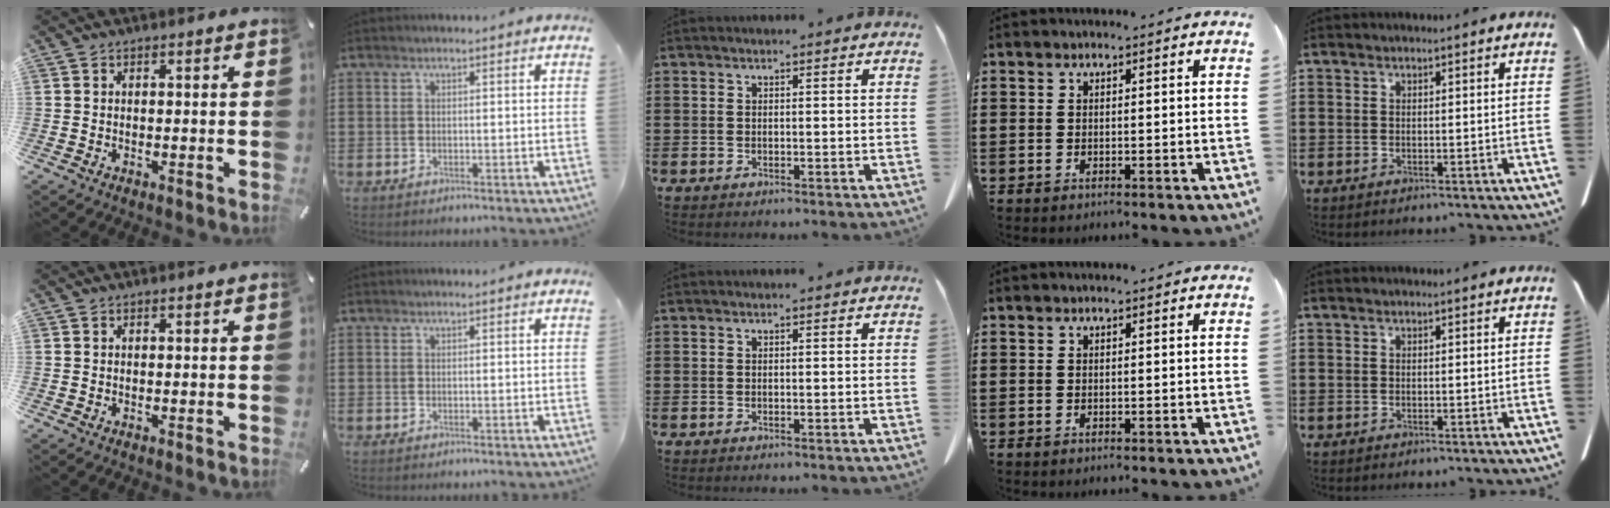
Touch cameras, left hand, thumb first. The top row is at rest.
{}